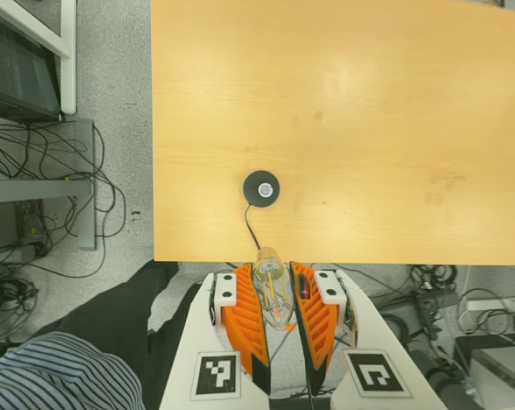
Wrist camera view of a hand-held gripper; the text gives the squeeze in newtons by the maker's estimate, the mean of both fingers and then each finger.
{"total": 22.2, "left": 25.8, "right": 18.6}